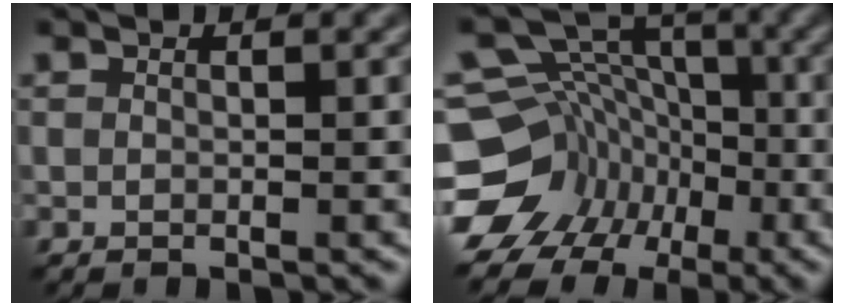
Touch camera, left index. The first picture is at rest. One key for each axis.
{"total": 10.3, "fx": -5.3, "fy": 8.4, "fz": 2.9, "tx": -0.057, "ty": 0.004, "tz": -0.092}